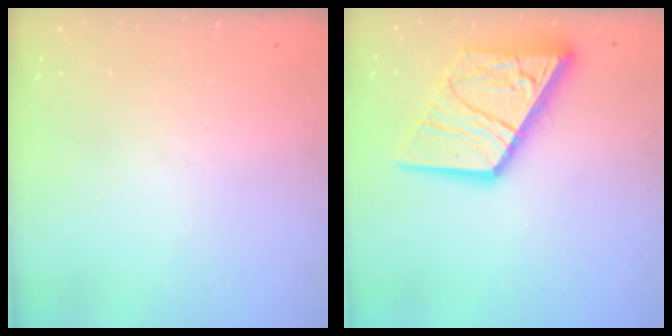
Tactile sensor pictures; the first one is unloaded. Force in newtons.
{"total": 18.1, "press": 18.0, "slide": 2.2}